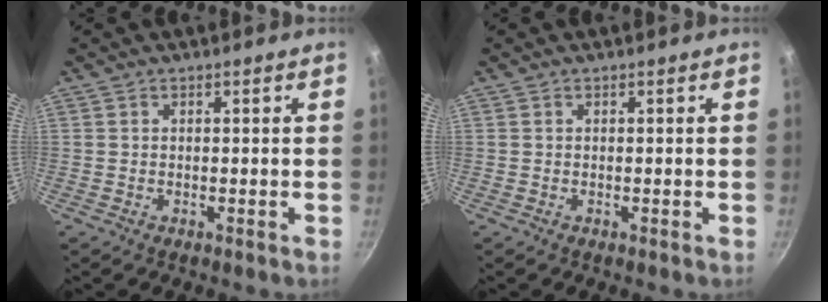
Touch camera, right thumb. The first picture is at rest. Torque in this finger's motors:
{"motor_torque": [-0.01, -0.01, 0.08, -0.05, 0.00]}